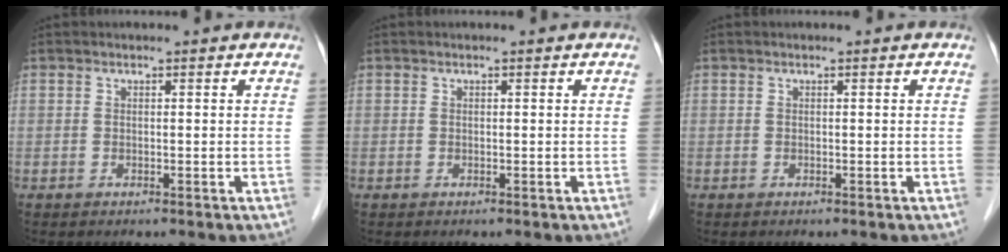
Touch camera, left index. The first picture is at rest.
{"total": 0.0}
{"total": 0.0}